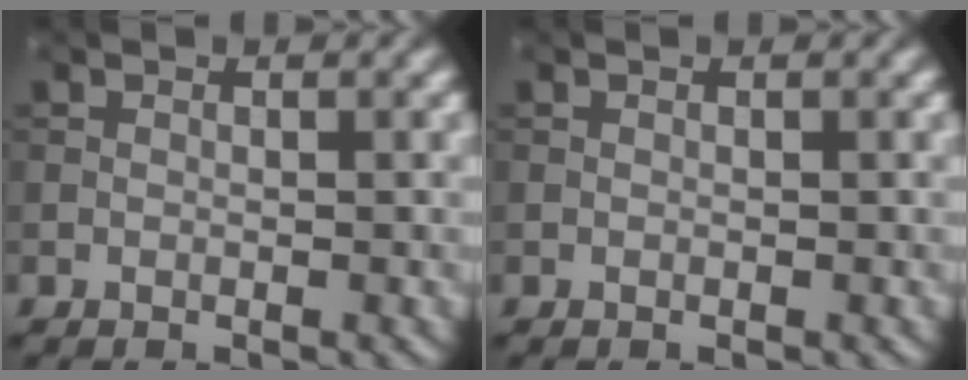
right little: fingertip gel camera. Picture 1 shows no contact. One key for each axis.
{"total": 0.0}